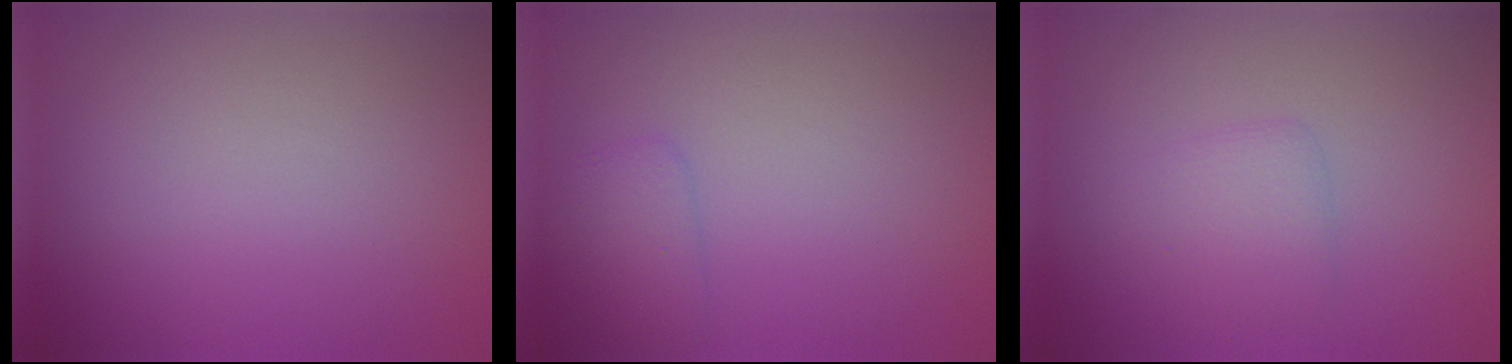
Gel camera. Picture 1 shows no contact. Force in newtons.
{"total": 1.6, "press": 1.6, "slide": 0.1}
{"total": 1.8, "press": 1.8, "slide": 0.1}